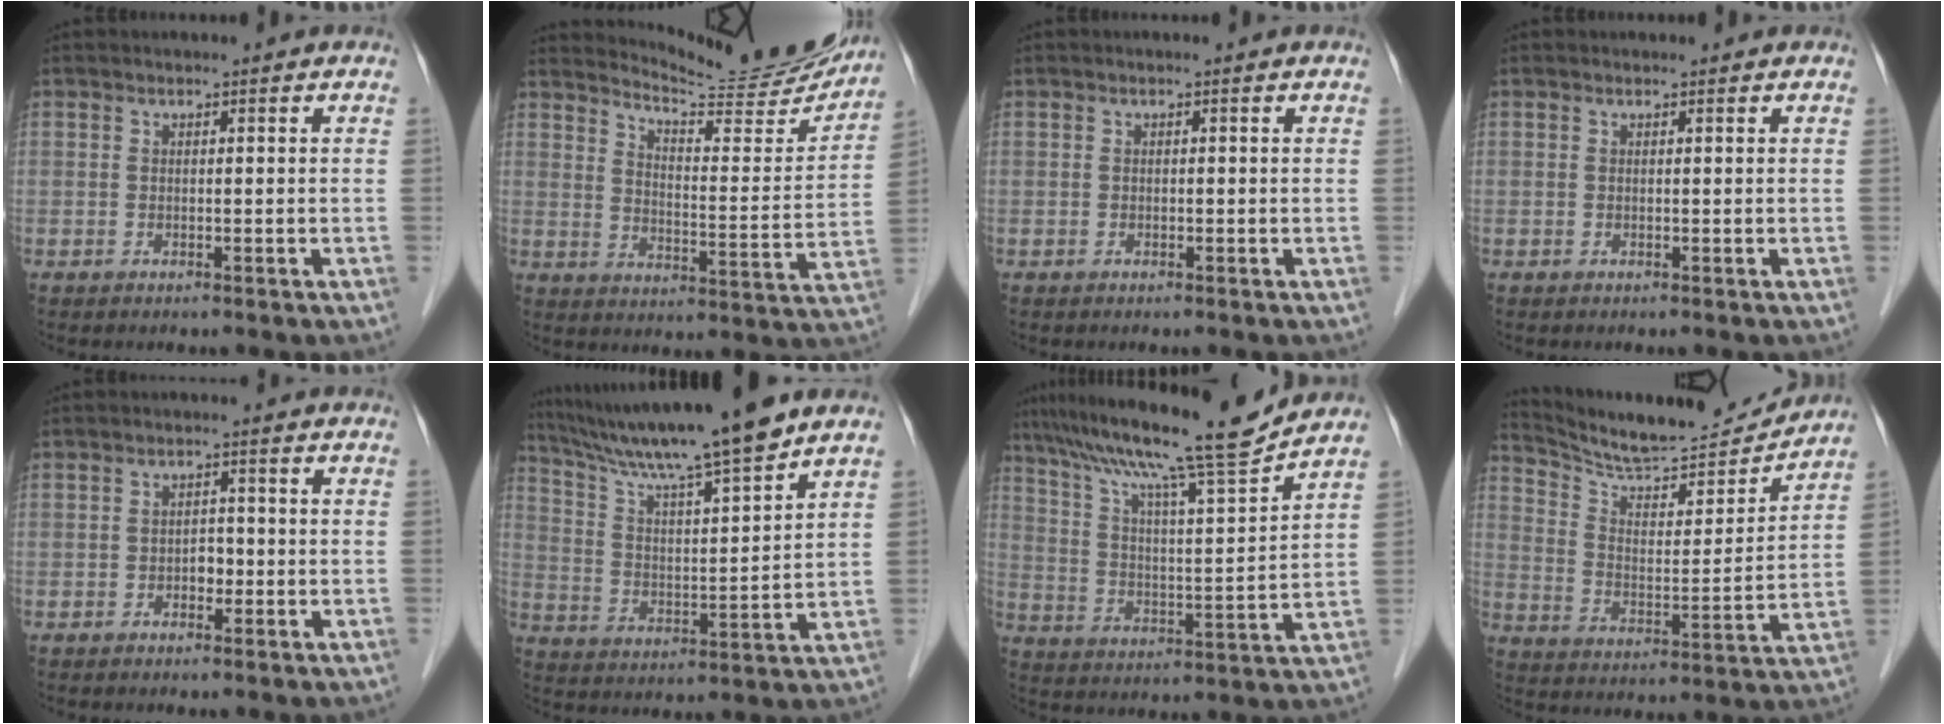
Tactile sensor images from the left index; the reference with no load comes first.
{"total": 17.2, "force": [16.7, 0.9, 4.3], "torque": [-0.067, -0.070, 0.214]}
{"total": 0.0}
{"total": 0.0}
{"total": 1.9, "force": [-0.7, 1.3, 1.3], "torque": [-0.016, 0.006, -0.012]}
{"total": 15.7, "force": [13.4, -0.9, 8.2], "torque": [-0.146, 0.005, 0.229]}
{"total": 17.5, "force": [14.7, -0.7, 9.5], "torque": [-0.164, 0.000, 0.234]}
{"total": 17.4, "force": [16.6, 1.6, 5.0], "torque": [-0.089, -0.018, 0.258]}